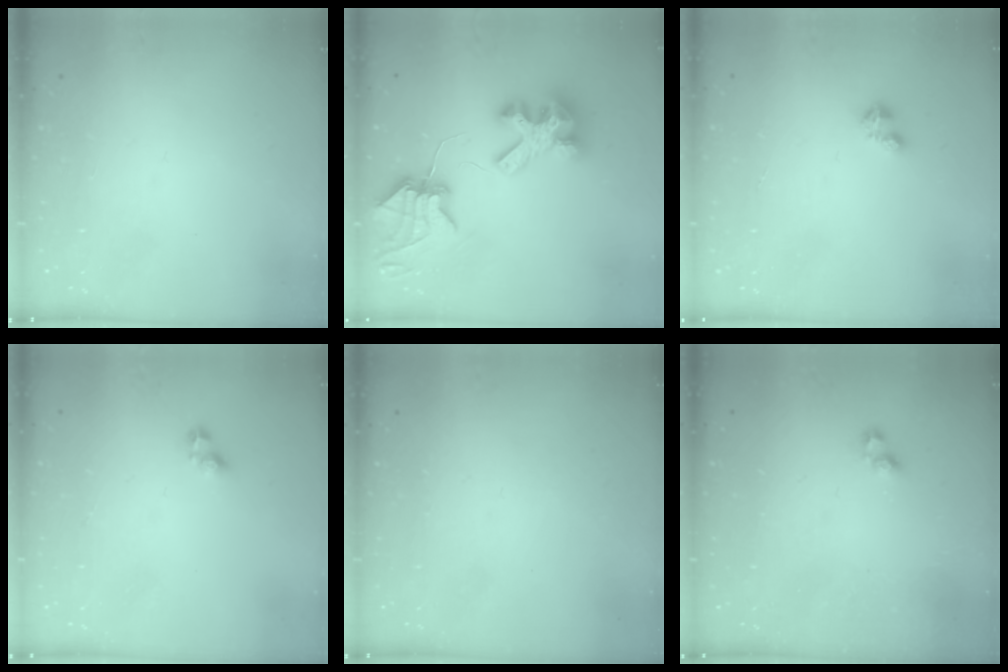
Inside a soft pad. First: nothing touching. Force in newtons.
{"total": 8.5, "press": 8.5, "slide": 0.9}
{"total": 1.6, "press": 1.6, "slide": 0.3}
{"total": 2.9, "press": 2.9, "slide": 0.4}
{"total": 0.0}
{"total": 2.9, "press": 2.9, "slide": 0.6}